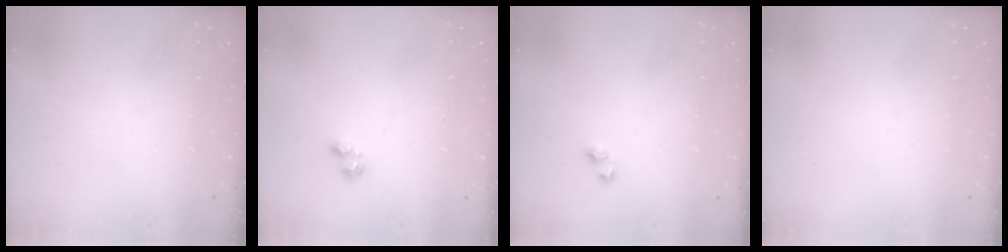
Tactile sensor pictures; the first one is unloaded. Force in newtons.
{"total": 2.4, "press": 2.3, "slide": 0.8}
{"total": 2.4, "press": 2.0, "slide": 1.3}
{"total": 0.0}